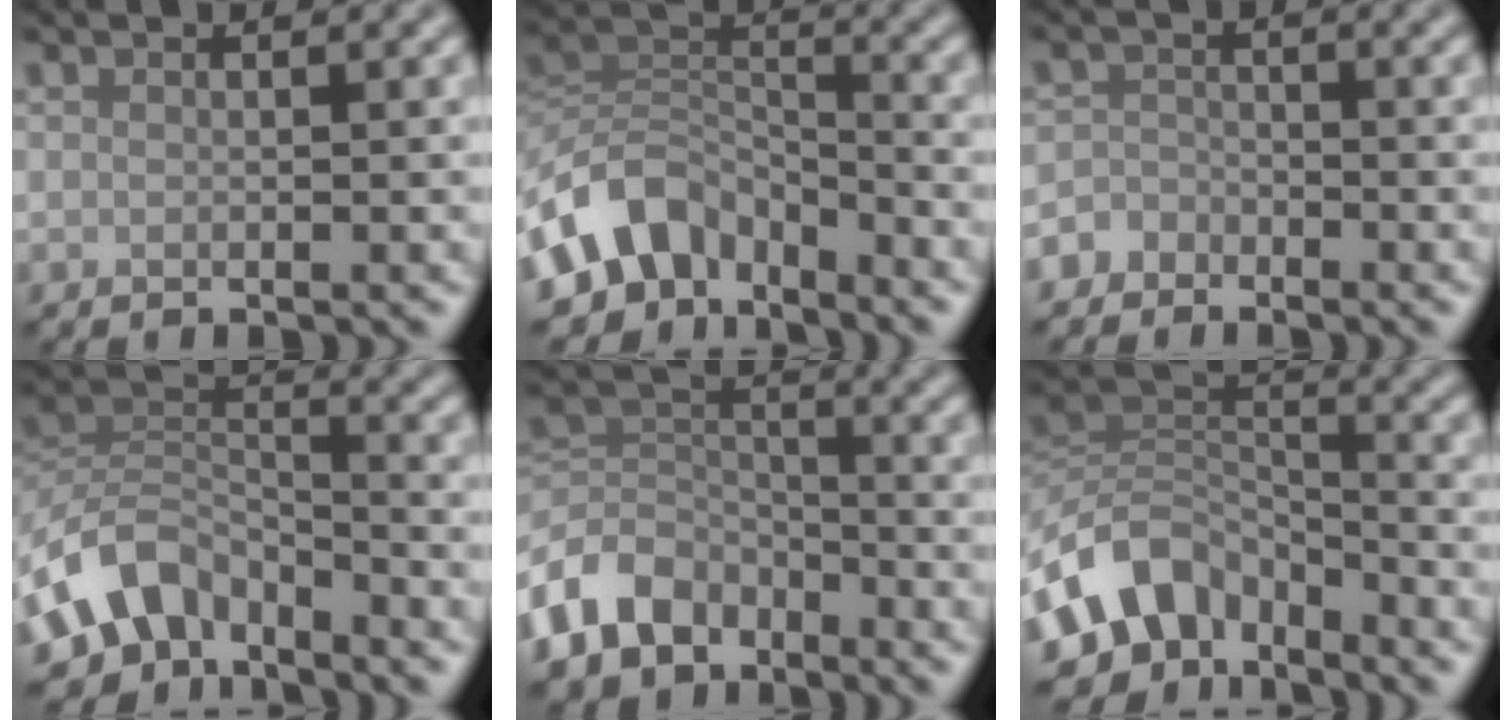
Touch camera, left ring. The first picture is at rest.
{"total": 6.6, "force": [-4.8, 3.9, 2.3], "torque": [-0.023, -0.004, -0.102]}
{"total": 1.8, "force": [-1.5, 1.0, 0.0], "torque": [0.004, 0.008, -0.032]}
{"total": 6.3, "force": [-4.5, 3.7, 2.4], "torque": [-0.031, -0.005, -0.095]}
{"total": 6.8, "force": [-4.4, 4.5, 2.6], "torque": [-0.054, -0.004, -0.103]}
{"total": 7.1, "force": [-4.9, 4.4, 2.6], "torque": [-0.028, -0.003, -0.105]}